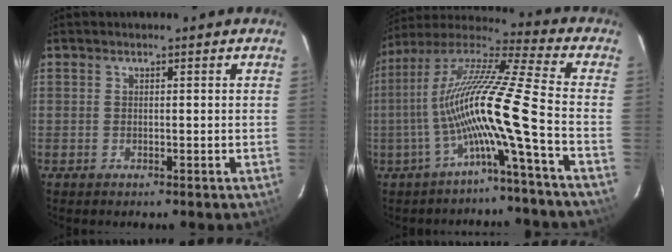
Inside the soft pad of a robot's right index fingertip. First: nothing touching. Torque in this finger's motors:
{"motor_torque": [1.66, -0.48, 1.05, 0.21]}